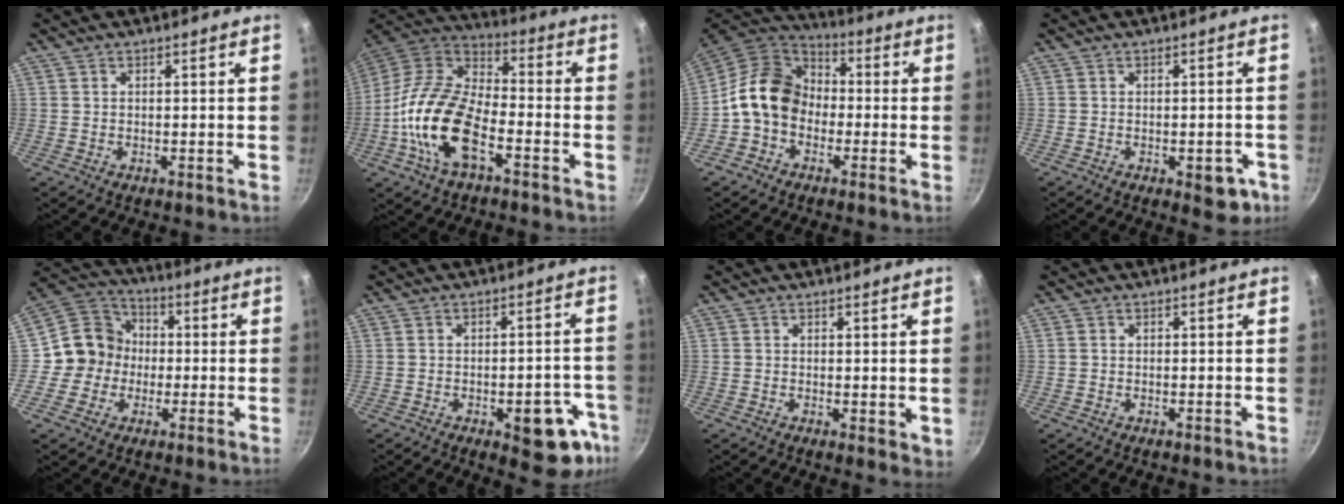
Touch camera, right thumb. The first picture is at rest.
{"total": 18.2, "force": [-6.3, 9.3, 14.4], "torque": [-0.258, 0.038, -0.135]}
{"total": 12.9, "force": [-1.7, 10.4, 7.4], "torque": [-0.091, 0.040, -0.053]}
{"total": 5.4, "force": [-2.0, 2.8, 4.1], "torque": [-0.024, 0.013, -0.019]}
{"total": 10.3, "force": [-1.2, 9.9, 2.8], "torque": [-0.004, 0.032, -0.044]}
{"total": 11.8, "force": [-4.8, 5.3, 9.3], "torque": [-0.056, 0.026, -0.056]}
{"total": 2.4, "force": [0.7, 1.4, 1.8], "torque": [-0.023, -0.004, 0.010]}
{"total": 0.0}